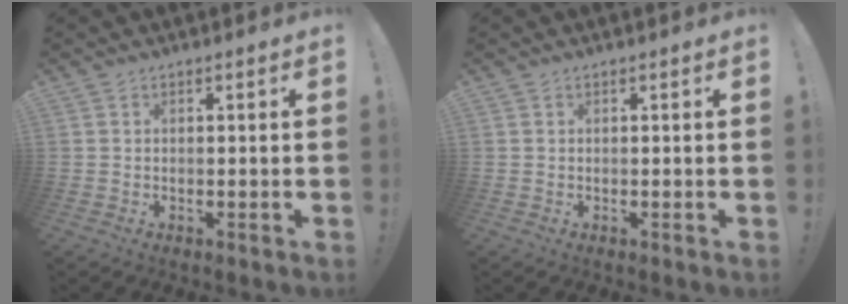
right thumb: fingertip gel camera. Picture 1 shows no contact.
{"total": 0.0}